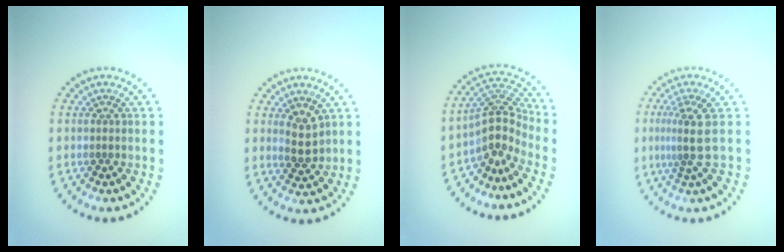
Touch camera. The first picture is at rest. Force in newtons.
{"total": 2.3, "press": 2.2, "slide": 0.8}
{"total": 3.8, "press": 2.7, "slide": 2.7}
{"total": 3.0, "press": 2.1, "slide": 2.1}